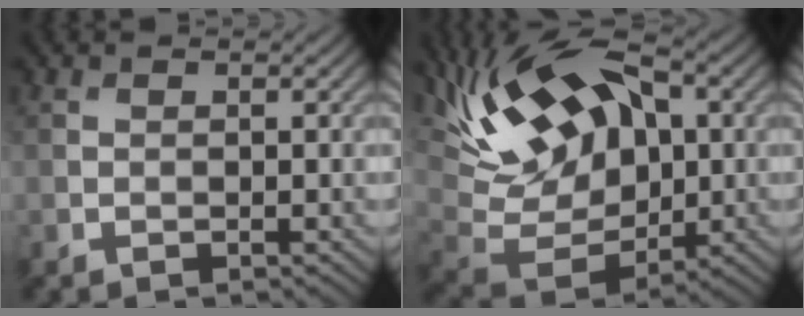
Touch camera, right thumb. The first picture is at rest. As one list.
[{"total": 15.7, "force": [5.6, 9.0, 11.6], "torque": [-0.230, 0.024, 0.087]}]